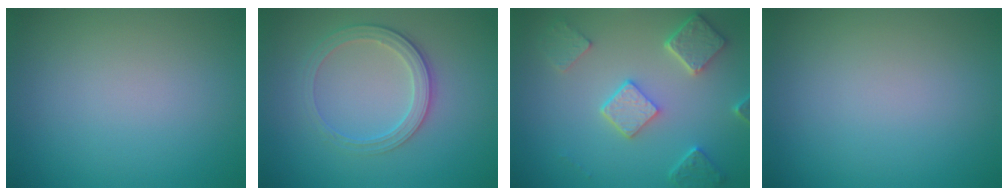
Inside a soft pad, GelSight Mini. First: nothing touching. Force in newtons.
{"total": 3.0, "press": 2.6, "slide": 1.4}
{"total": 4.9, "press": 3.9, "slide": 3.0}
{"total": 0.0}